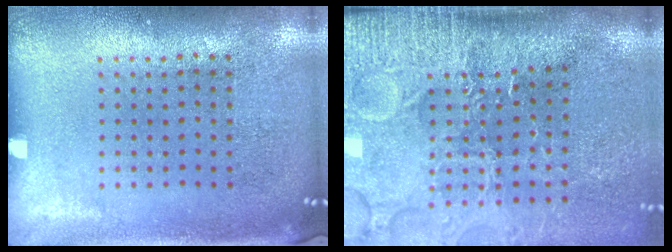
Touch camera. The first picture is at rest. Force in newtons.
{"total": 4.7, "press": 3.9, "slide": 2.6}